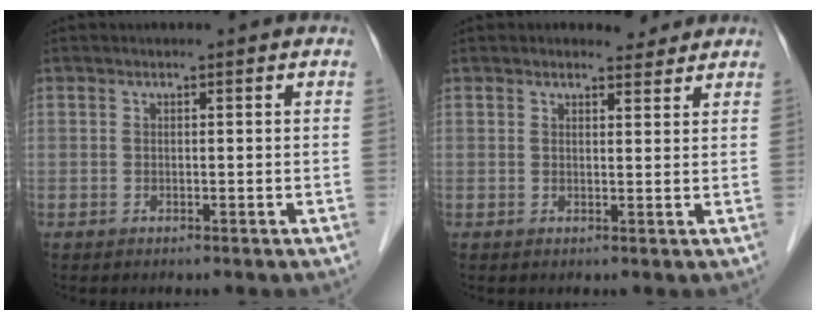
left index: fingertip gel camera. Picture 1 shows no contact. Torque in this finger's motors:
{"motor_torque": [0.31, -0.64, 0.04, 0.00]}